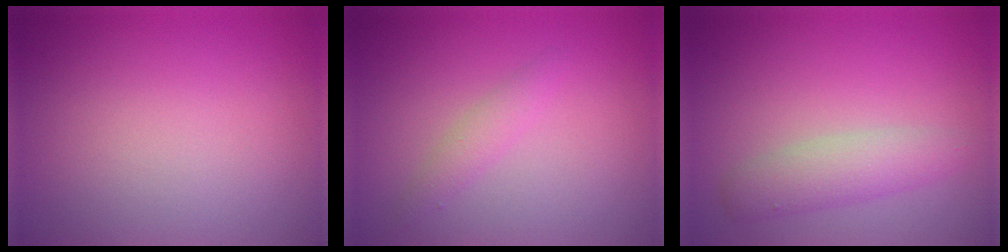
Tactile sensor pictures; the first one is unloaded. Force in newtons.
{"total": 1.4, "press": 1.4, "slide": 0.1}
{"total": 3.0, "press": 3.0, "slide": 0.1}